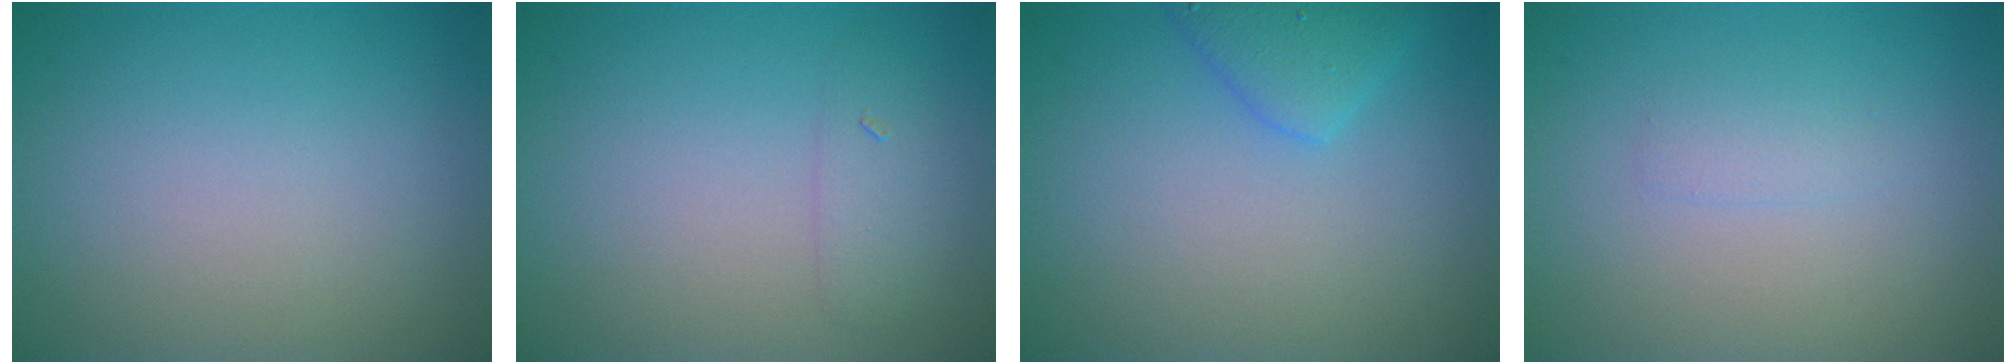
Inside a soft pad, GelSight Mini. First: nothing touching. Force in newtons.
{"total": 1.6, "press": 1.6, "slide": 0.1}
{"total": 2.5, "press": 2.5, "slide": 0.2}
{"total": 1.0, "press": 1.0, "slide": 0.1}